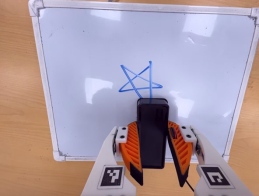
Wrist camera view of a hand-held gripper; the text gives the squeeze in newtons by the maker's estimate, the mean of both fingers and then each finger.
{"total": 9.5, "left": 7.7, "right": 11.3}